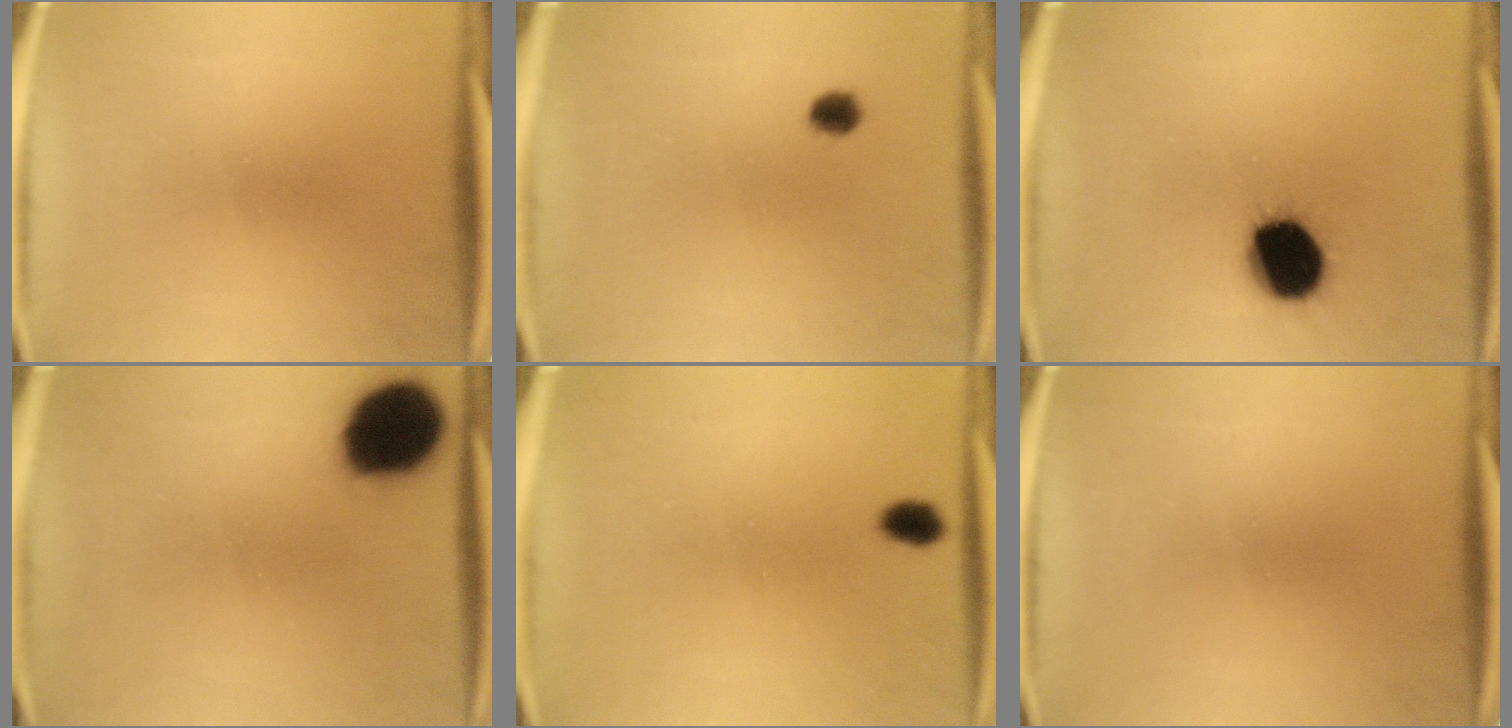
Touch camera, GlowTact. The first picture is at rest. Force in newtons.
{"total": 2.4}
{"total": 15.7}
{"total": 18.4}
{"total": 2.4}
{"total": 0.0}